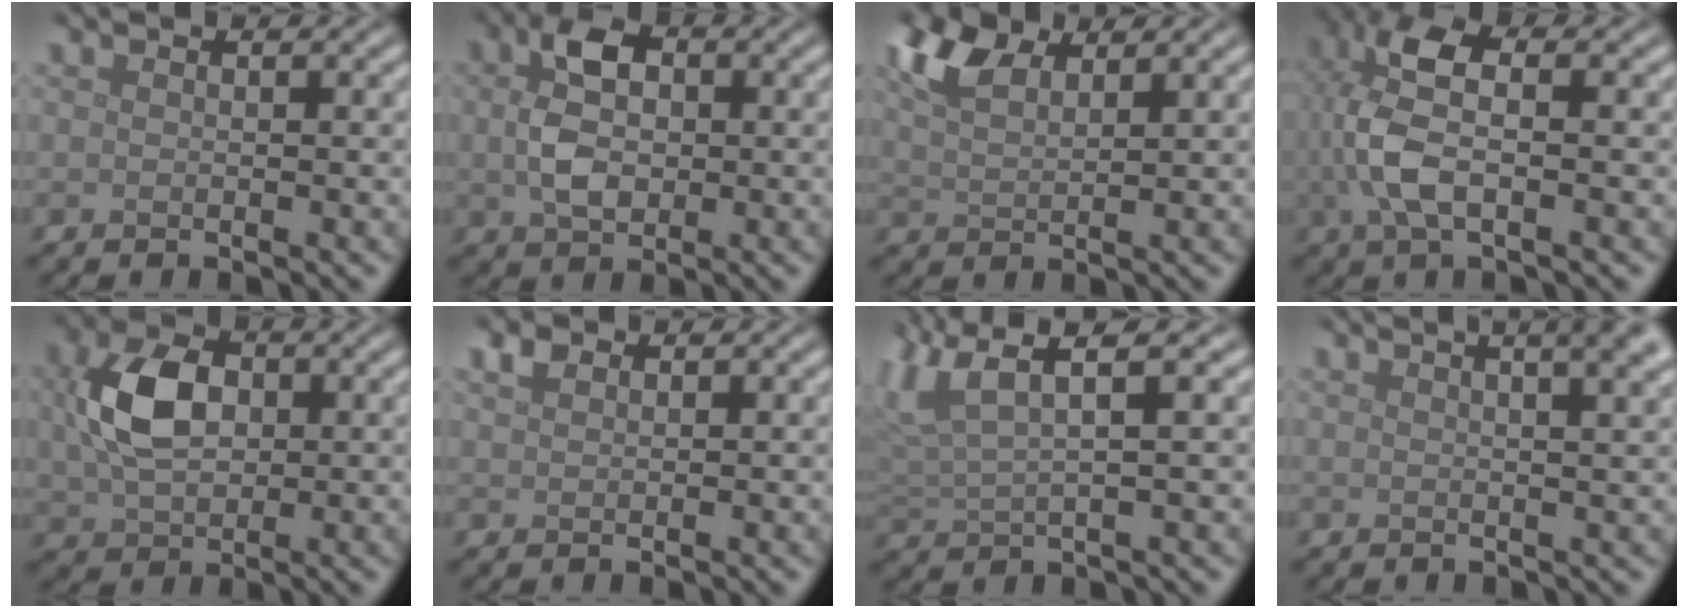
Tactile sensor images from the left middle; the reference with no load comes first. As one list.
[{"total": 4.9, "force": [0.4, 3.2, 3.6], "torque": [-0.073, 0.006, 0.001]}, {"total": 5.1, "force": [3.5, 2.2, 2.9], "torque": [-0.072, 0.016, 0.065]}, {"total": 6.3, "force": [0.1, 2.8, 5.6], "torque": [-0.129, 0.013, -0.004]}, {"total": 6.5, "force": [1.0, 4.6, 4.5], "torque": [-0.106, 0.003, 0.018]}, {"total": 1.2, "force": [0.9, 0.6, 0.5], "torque": [-0.012, 0.004, 0.019]}, {"total": 6.0, "force": [3.6, 1.7, 4.6], "torque": [-0.104, 0.021, 0.068]}, {"total": 8.8, "force": [4.7, 4.2, 6.2], "torque": [-0.002, 0.060, 0.013]}]